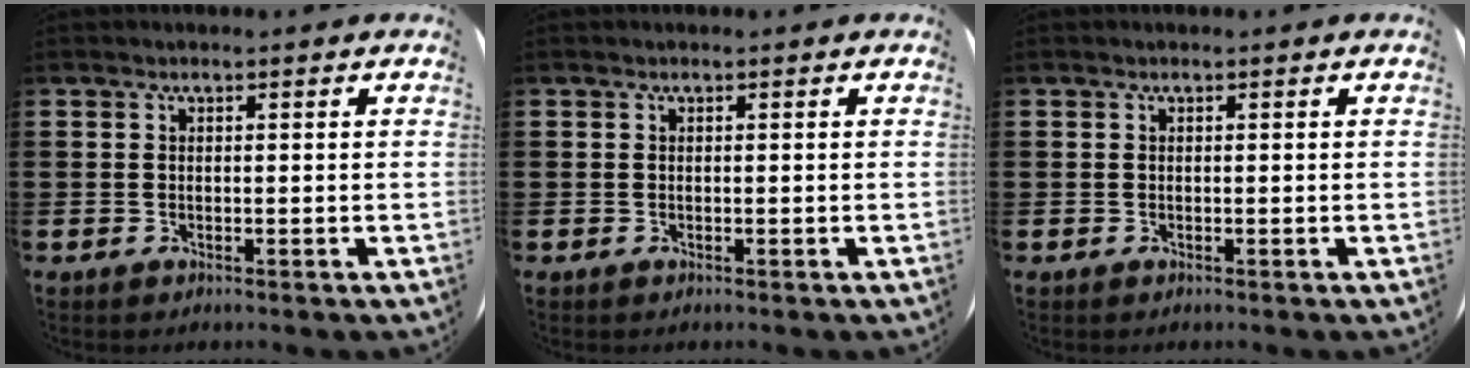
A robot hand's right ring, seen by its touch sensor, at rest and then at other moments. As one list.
[{"total": 0.0}, {"total": 0.0}]